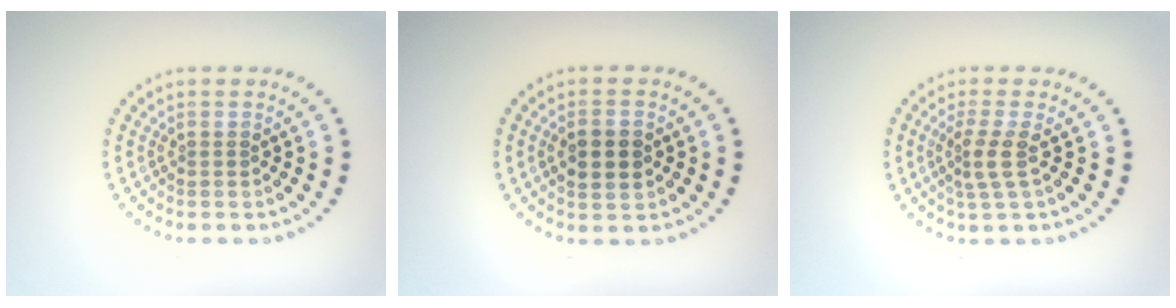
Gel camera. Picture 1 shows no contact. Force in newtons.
{"total": 2.7, "press": 2.7, "slide": 0.2}
{"total": 2.3, "press": 1.7, "slide": 1.6}